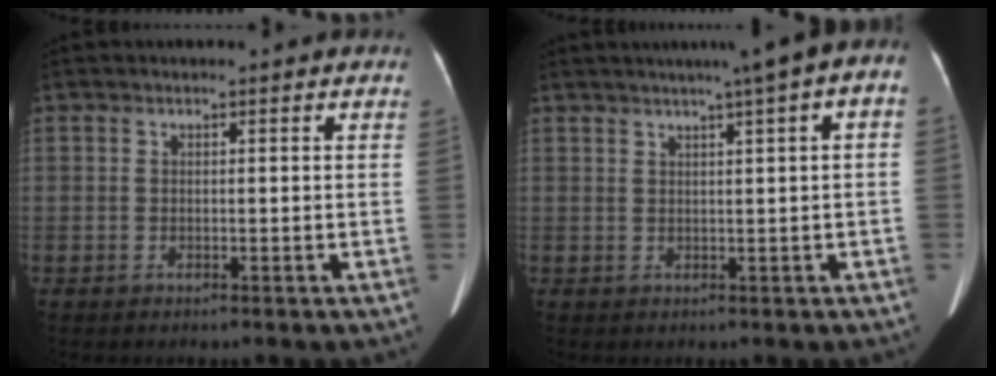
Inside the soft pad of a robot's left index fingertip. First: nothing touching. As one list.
[{"total": 8.7, "force": [4.0, 0.5, 7.7], "torque": [-0.101, 0.033, 0.044]}]